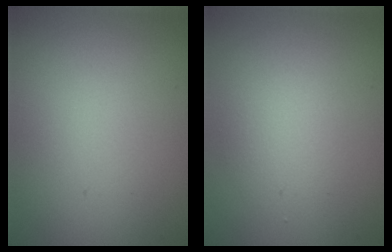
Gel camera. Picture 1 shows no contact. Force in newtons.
{"total": 1.8, "press": 1.8, "slide": 0.1}